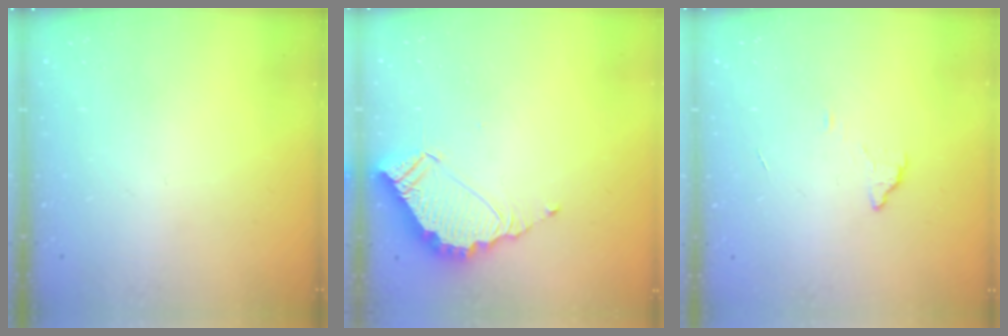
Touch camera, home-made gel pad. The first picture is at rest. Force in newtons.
{"total": 7.6, "press": 7.6, "slide": 0.5}
{"total": 3.0, "press": 3.0, "slide": 0.2}